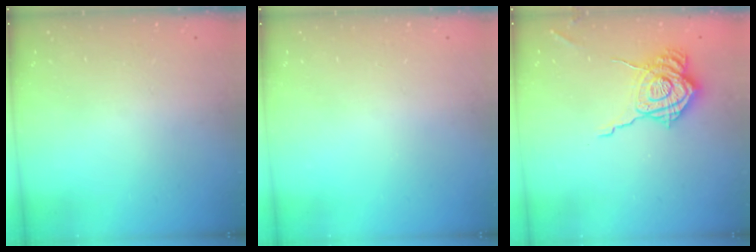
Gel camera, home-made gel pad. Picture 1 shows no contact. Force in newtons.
{"total": 0.0}
{"total": 16.3, "press": 16.3, "slide": 1.1}